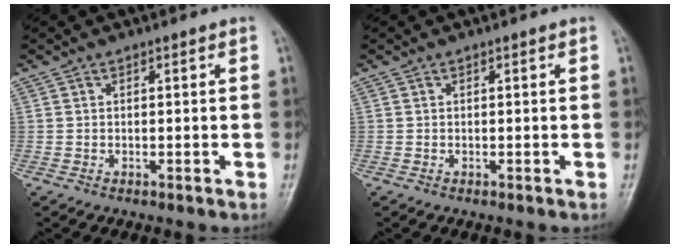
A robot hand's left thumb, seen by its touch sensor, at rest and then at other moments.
{"total": 0.0}